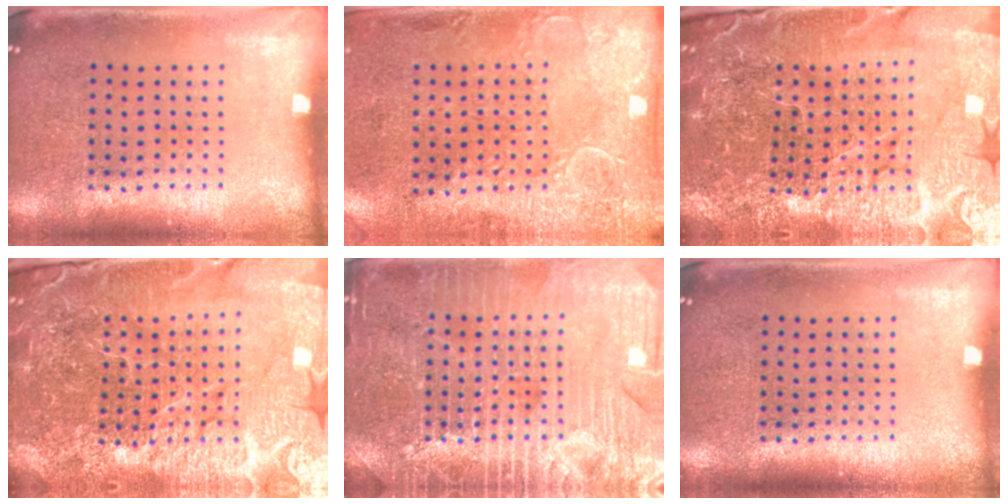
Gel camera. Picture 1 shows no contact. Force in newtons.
{"total": 2.9, "press": 2.3, "slide": 1.8}
{"total": 4.9, "press": 4.7, "slide": 1.4}
{"total": 5.9, "press": 5.3, "slide": 2.6}
{"total": 7.1, "press": 7.1, "slide": 0.9}
{"total": 0.0}